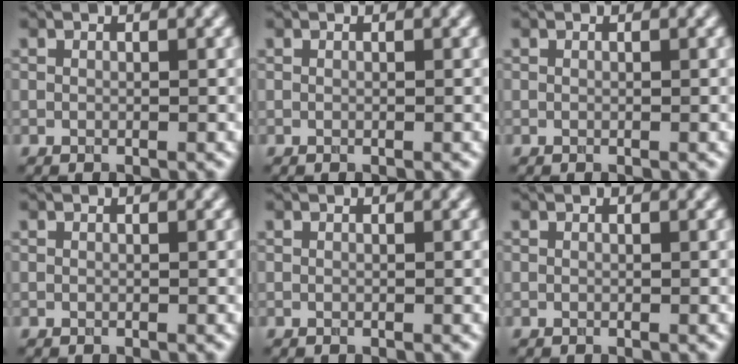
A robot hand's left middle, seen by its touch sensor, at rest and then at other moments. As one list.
[{"total": 0.0}, {"total": 0.0}, {"total": 0.0}, {"total": 0.0}, {"total": 0.0}]